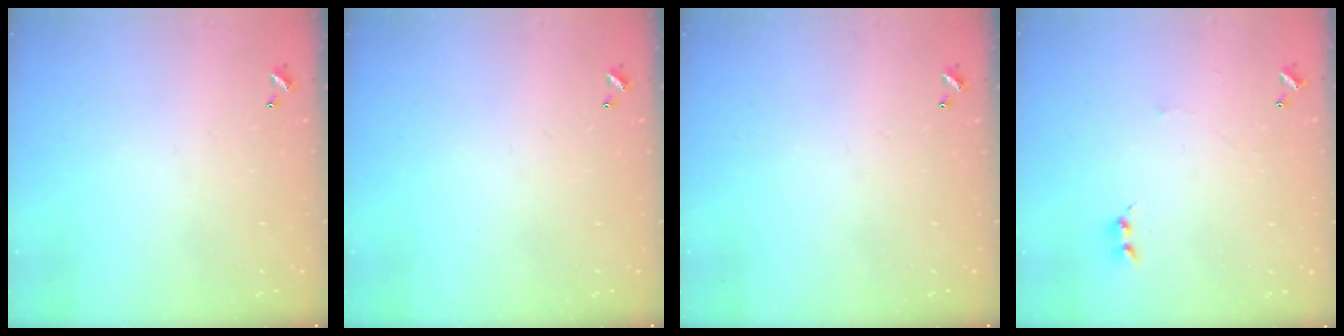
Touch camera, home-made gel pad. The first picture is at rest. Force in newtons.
{"total": 0.0}
{"total": 0.0}
{"total": 0.8, "press": 0.7, "slide": 0.5}